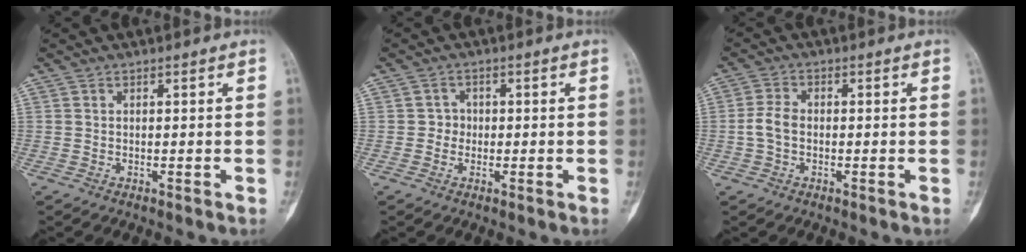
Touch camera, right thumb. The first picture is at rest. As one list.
[{"total": 1.9, "force": [-0.3, 1.8, 0.5], "torque": [0.010, 0.010, -0.011]}, {"total": 3.9, "force": [-0.6, 2.6, 2.8], "torque": [-0.061, 0.010, -0.017]}]